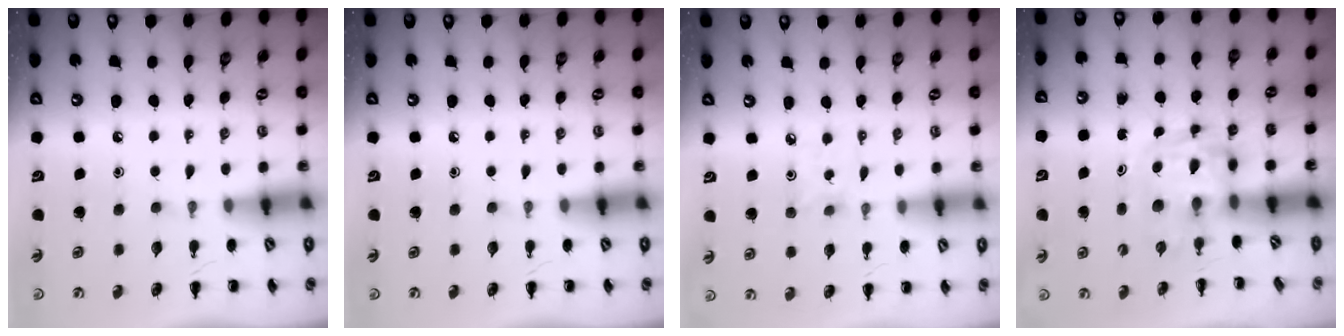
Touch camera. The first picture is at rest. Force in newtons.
{"total": 0.0}
{"total": 2.1, "press": 2.0, "slide": 0.4}
{"total": 3.7, "press": 3.7, "slide": 0.6}